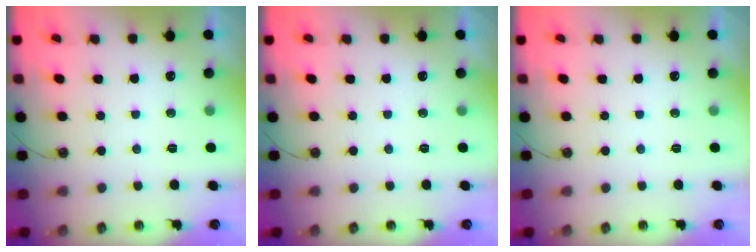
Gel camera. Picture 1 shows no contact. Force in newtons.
{"total": 0.0}
{"total": 0.0}